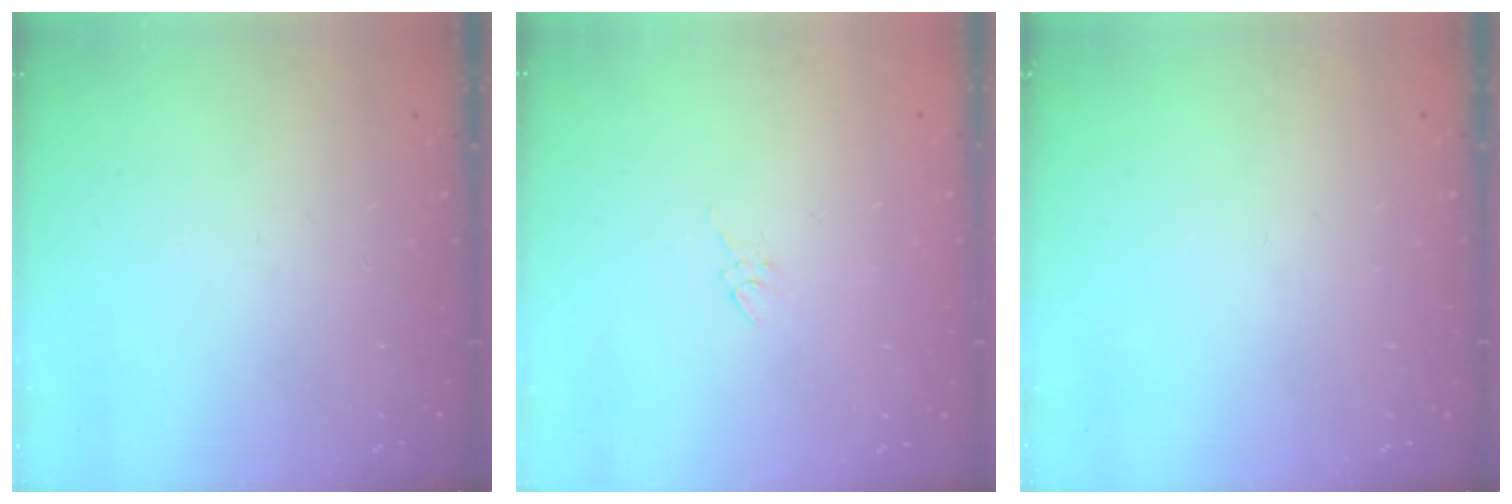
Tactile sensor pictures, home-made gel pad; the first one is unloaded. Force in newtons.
{"total": 2.7, "press": 2.7, "slide": 0.5}
{"total": 0.0}